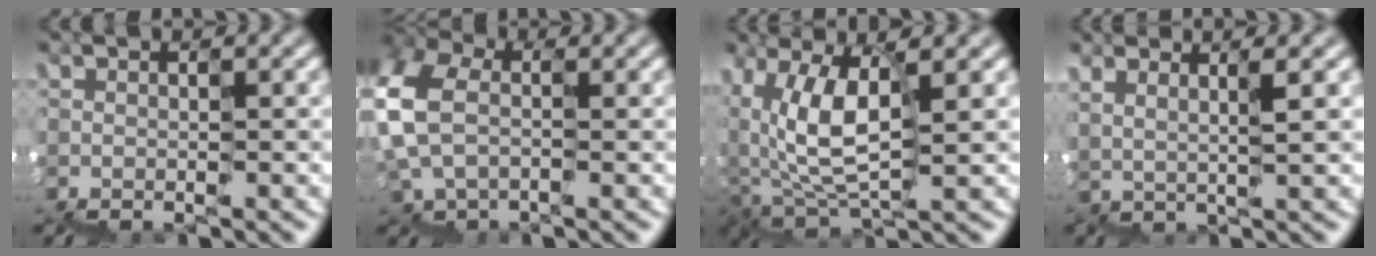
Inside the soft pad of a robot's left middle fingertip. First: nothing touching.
{"total": 3.8, "force": [0.6, 3.1, 2.1], "torque": [-0.093, 0.021, 0.003]}
{"total": 4.5, "force": [2.0, 2.6, 3.1], "torque": [-0.085, 0.019, 0.035]}
{"total": 2.0, "force": [1.8, -0.7, -0.4], "torque": [0.013, 0.015, 0.033]}